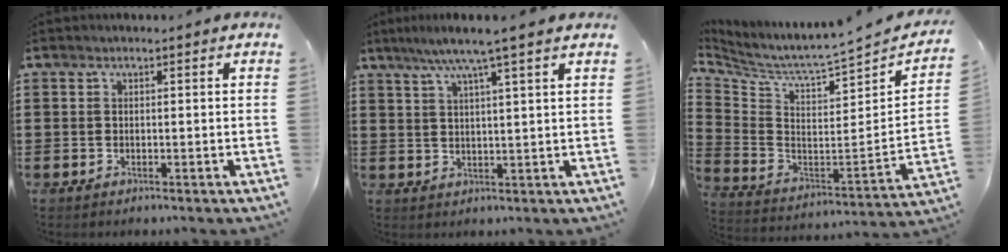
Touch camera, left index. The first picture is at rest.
{"total": 5.6, "force": [4.1, -0.7, 3.7], "torque": [-0.083, -0.007, 0.070]}
{"total": 4.2, "force": [3.8, -0.4, 1.7], "torque": [-0.059, -0.058, 0.055]}